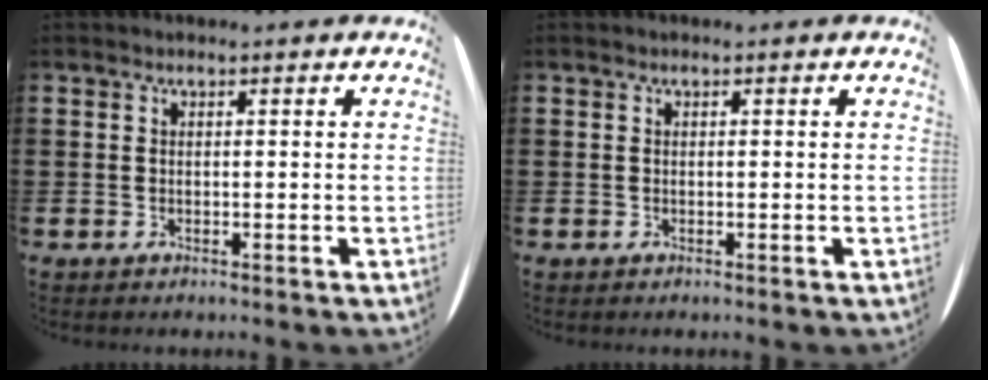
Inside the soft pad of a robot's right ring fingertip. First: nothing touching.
{"total": 0.0}